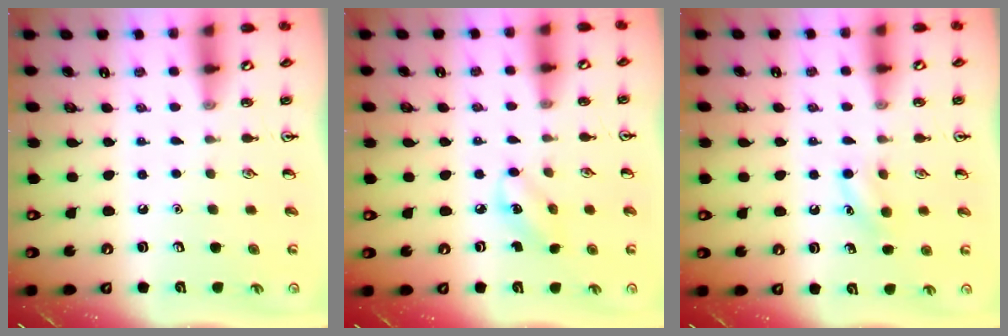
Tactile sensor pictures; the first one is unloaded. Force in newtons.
{"total": 4.2, "press": 4.1, "slide": 1.1}
{"total": 6.9, "press": 6.8, "slide": 1.6}